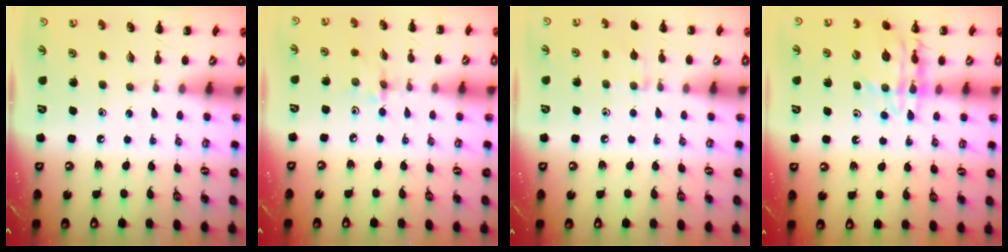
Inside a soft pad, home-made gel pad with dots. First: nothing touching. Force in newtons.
{"total": 2.2, "press": 2.2, "slide": 0.5}
{"total": 7.4, "press": 6.9, "slide": 2.5}
{"total": 14.1, "press": 13.8, "slide": 2.8}